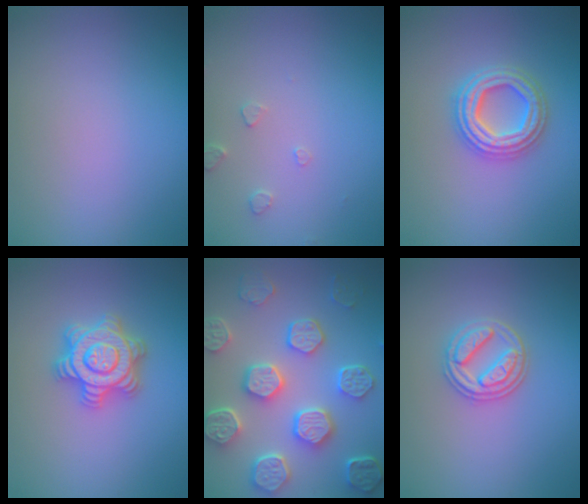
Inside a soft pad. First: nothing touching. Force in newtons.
{"total": 1.2, "press": 1.2, "slide": 0.2}
{"total": 4.7, "press": 4.6, "slide": 0.7}
{"total": 4.7, "press": 4.7, "slide": 0.6}
{"total": 8.0, "press": 6.4, "slide": 4.7}
{"total": 3.3, "press": 3.0, "slide": 1.3}